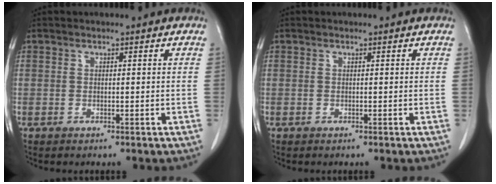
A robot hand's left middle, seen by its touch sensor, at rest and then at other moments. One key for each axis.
{"total": 0.0}